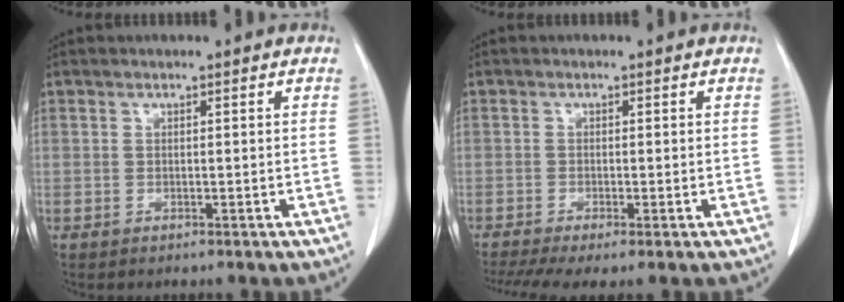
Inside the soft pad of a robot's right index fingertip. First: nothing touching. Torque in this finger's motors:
{"motor_torque": [0.73, -0.75, 0.16, 0.07]}